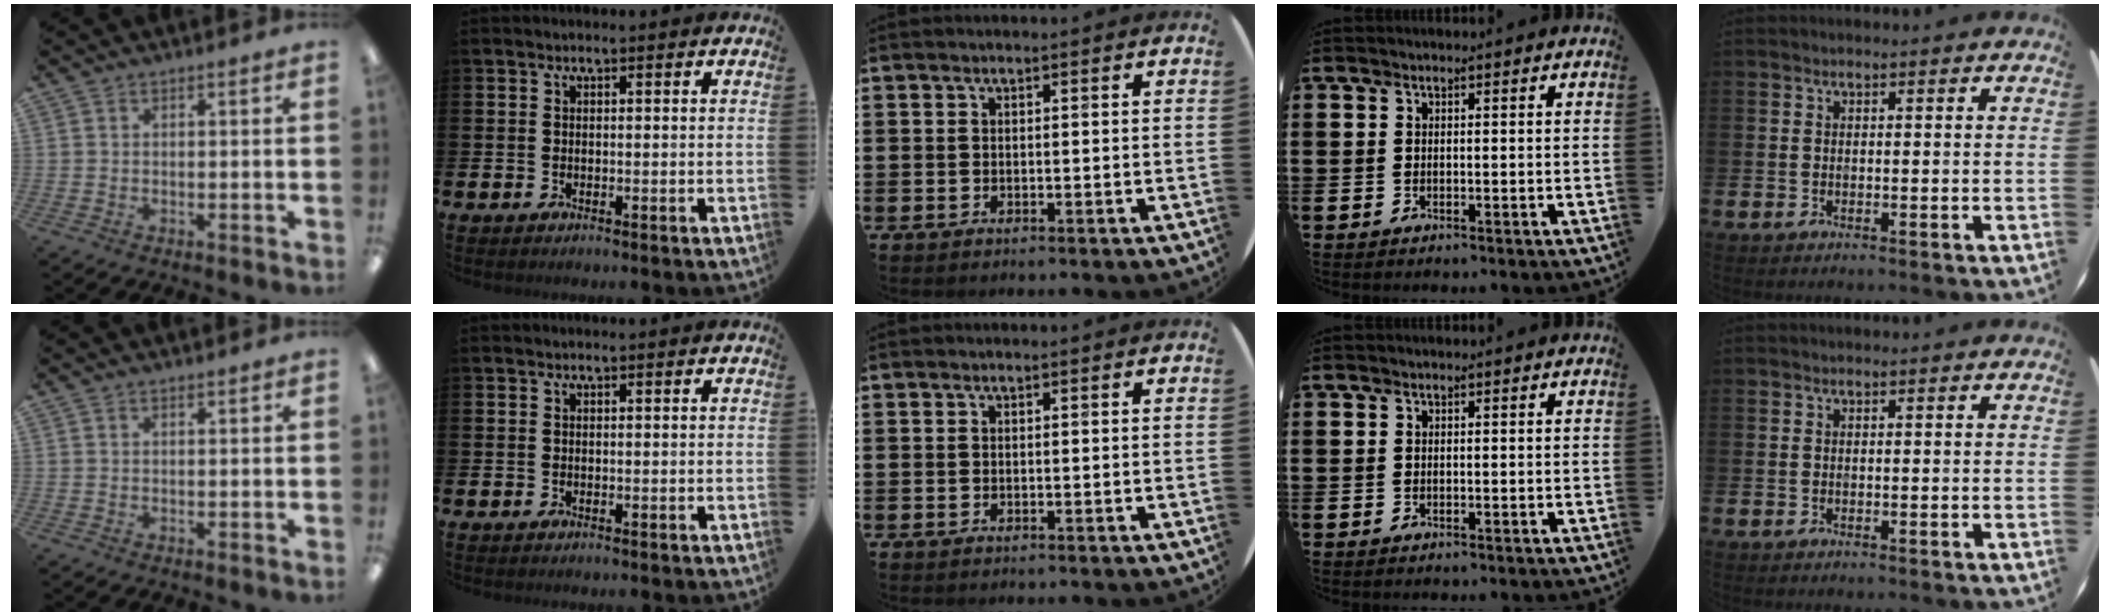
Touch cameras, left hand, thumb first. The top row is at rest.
{"thumb": {"total": 0.6, "force": [0.6, 0.1, 0.1], "torque": [-0.004, 0.000, 0.011]}}